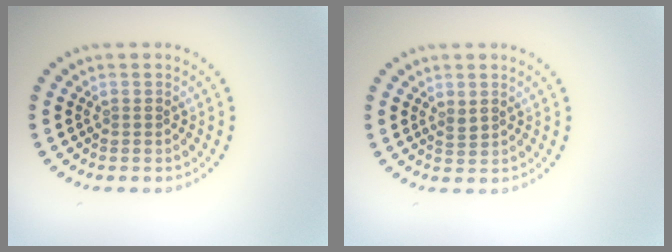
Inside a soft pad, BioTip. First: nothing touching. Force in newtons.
{"total": 0.9, "press": 0.7, "slide": 0.5}